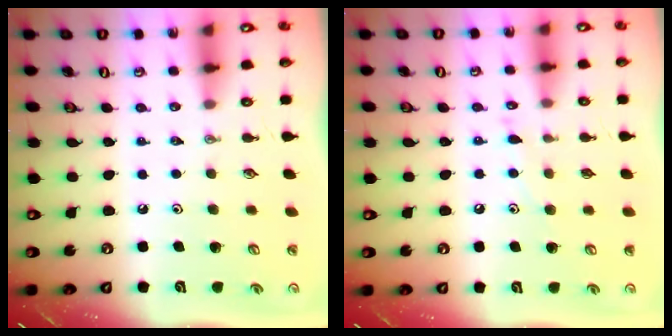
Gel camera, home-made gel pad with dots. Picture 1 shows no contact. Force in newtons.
{"total": 5.6, "press": 5.5, "slide": 0.5}